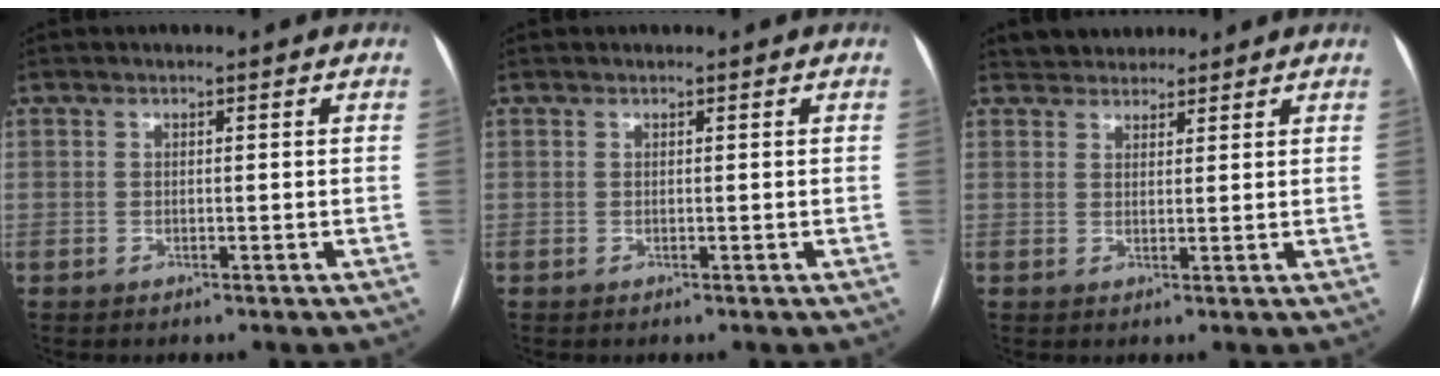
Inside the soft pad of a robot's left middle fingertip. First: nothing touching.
{"total": 0.0}
{"total": 4.5, "force": [4.0, 2.0, 0.5], "torque": [-0.002, 0.027, 0.063]}